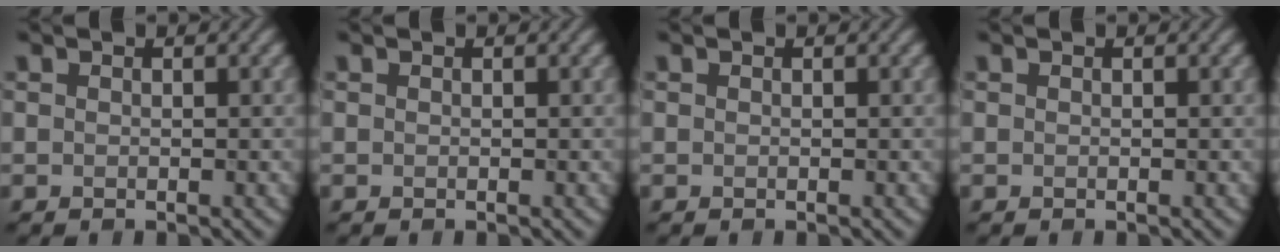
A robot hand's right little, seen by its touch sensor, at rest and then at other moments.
{"total": 0.0}
{"total": 0.0}
{"total": 0.0}